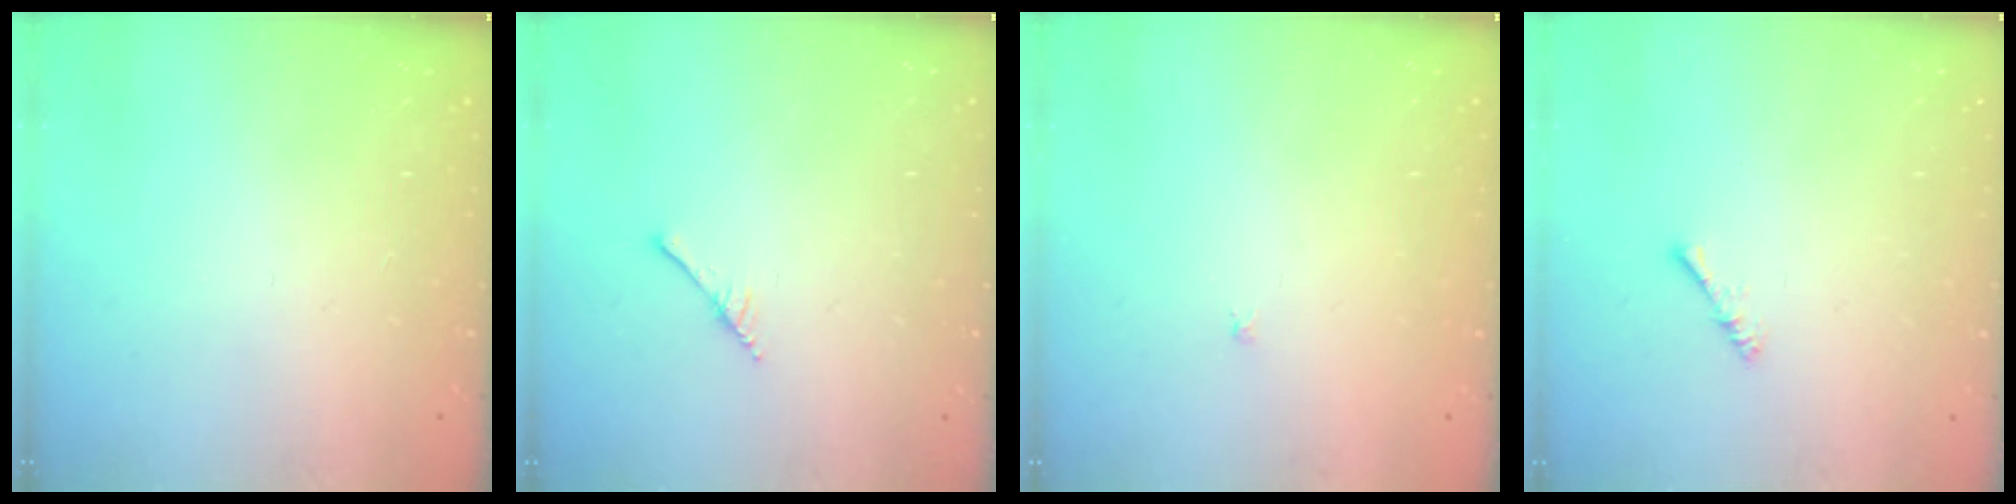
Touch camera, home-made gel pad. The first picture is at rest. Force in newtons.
{"total": 1.6, "press": 1.6, "slide": 0.2}
{"total": 0.9, "press": 0.9, "slide": 0.2}
{"total": 1.5, "press": 1.4, "slide": 0.3}